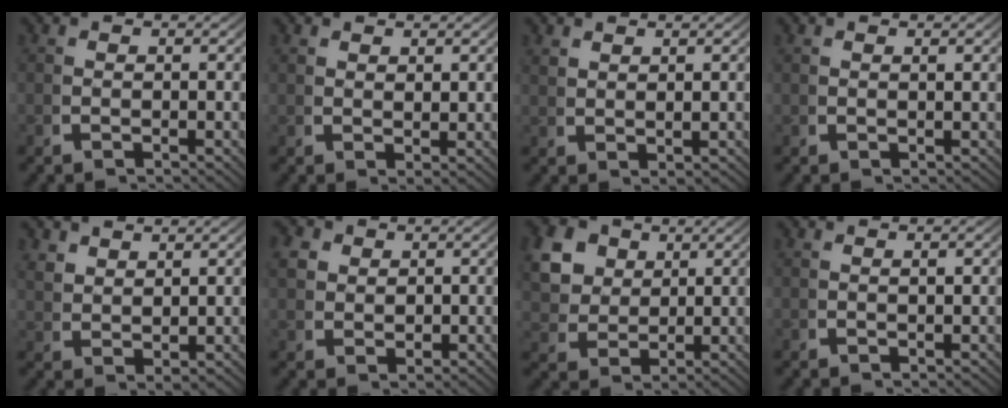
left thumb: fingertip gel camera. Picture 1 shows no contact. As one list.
[{"total": 1.3, "force": [1.3, -0.1, 0.3], "torque": [-0.003, -0.003, 0.032]}, {"total": 1.7, "force": [1.7, 0.0, 0.3], "torque": [0.000, 0.004, 0.041]}, {"total": 0.7, "force": [0.6, -0.2, 0.2], "torque": [-0.005, -0.002, 0.017]}, {"total": 2.5, "force": [2.2, 0.7, 0.7], "torque": [-0.014, -0.001, 0.054]}, {"total": 3.7, "force": [1.2, 3.0, 1.7], "torque": [-0.038, -0.011, 0.030]}, {"total": 9.2, "force": [3.0, 7.4, 4.7], "torque": [-0.117, -0.017, 0.055]}, {"total": 0.6, "force": [0.3, 0.0, 0.5], "torque": [-0.008, -0.001, 0.010]}]